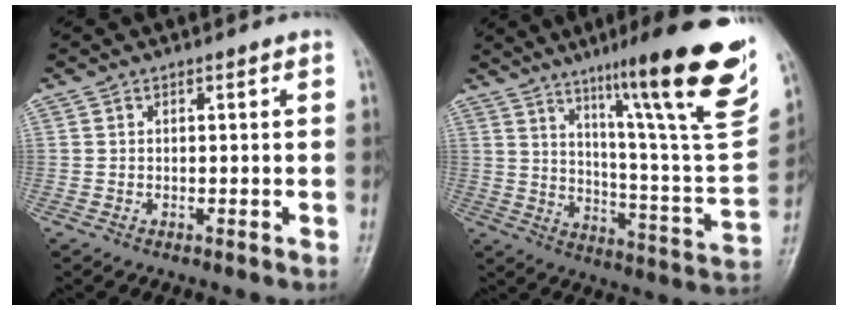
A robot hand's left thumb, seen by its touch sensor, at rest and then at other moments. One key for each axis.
{"total": 27.6, "fx": 16.6, "fy": 3.1, "fz": 21.9, "tx": -0.298, "ty": -0.067, "tz": 0.247}